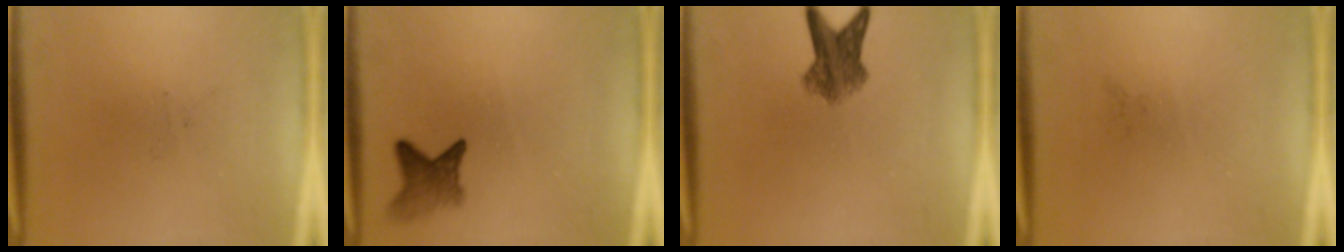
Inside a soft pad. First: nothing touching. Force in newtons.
{"total": 3.1}
{"total": 5.4}
{"total": 0.0}